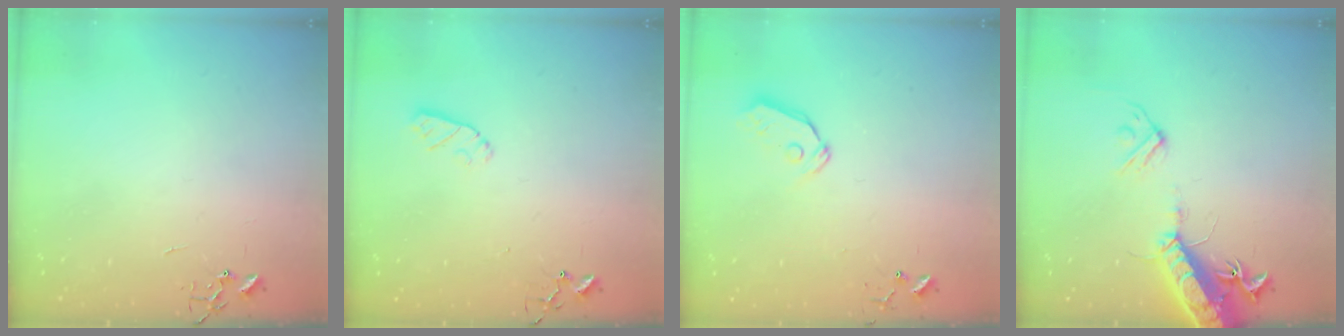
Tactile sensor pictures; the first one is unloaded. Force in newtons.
{"total": 4.4, "press": 4.4, "slide": 0.6}
{"total": 6.0, "press": 6.0, "slide": 0.5}
{"total": 17.3, "press": 16.8, "slide": 3.9}